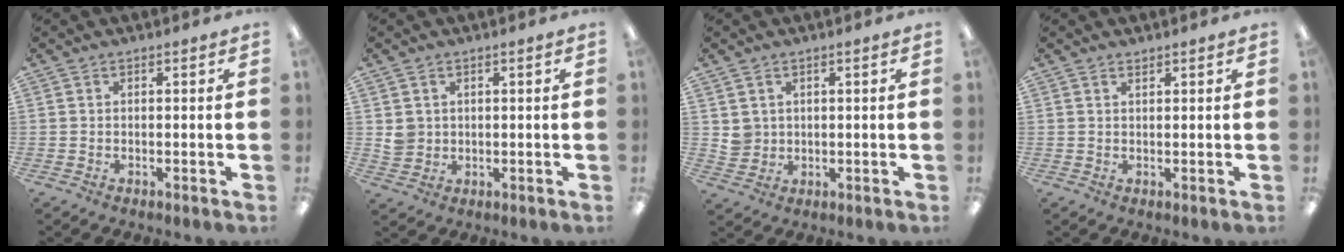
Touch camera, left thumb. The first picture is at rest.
{"total": 3.5, "force": [1.2, 3.2, 0.5], "torque": [-0.009, 0.003, 0.022]}
{"total": 3.7, "force": [1.6, 3.3, 0.3], "torque": [-0.009, 0.000, 0.031]}
{"total": 1.2, "force": [1.2, 0.1, 0.1], "torque": [-0.004, -0.001, 0.022]}